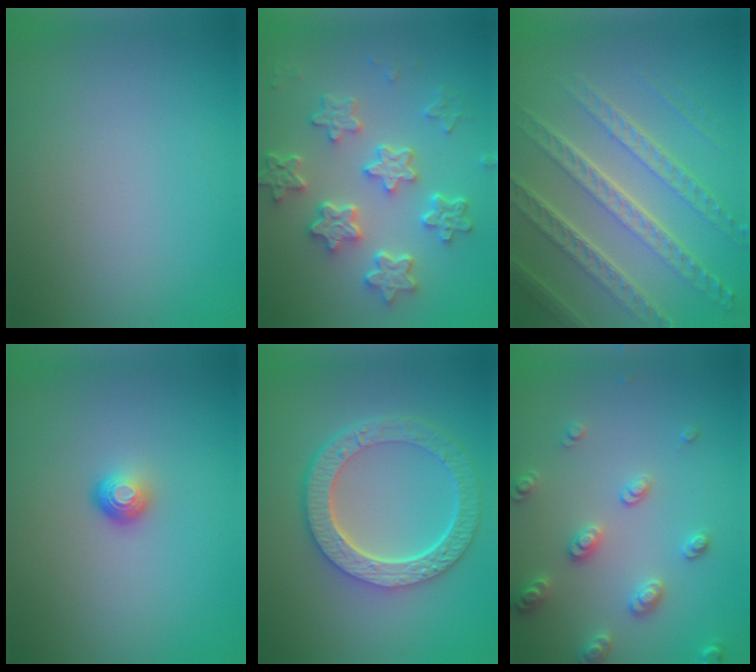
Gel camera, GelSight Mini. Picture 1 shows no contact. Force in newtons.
{"total": 5.8, "press": 4.6, "slide": 3.6}
{"total": 7.1, "press": 5.0, "slide": 5.0}
{"total": 1.6, "press": 1.0, "slide": 1.3}
{"total": 6.5, "press": 5.0, "slide": 4.2}
{"total": 2.9, "press": 2.9, "slide": 0.5}